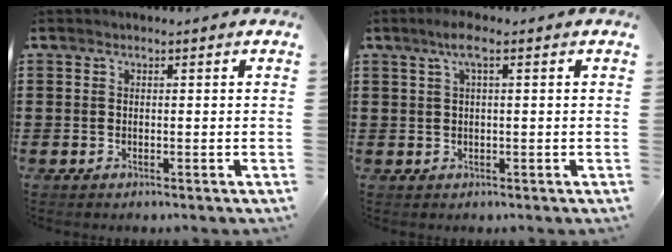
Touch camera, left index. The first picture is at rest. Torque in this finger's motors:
{"motor_torque": [0.63, -0.56, 0.20, 0.04]}